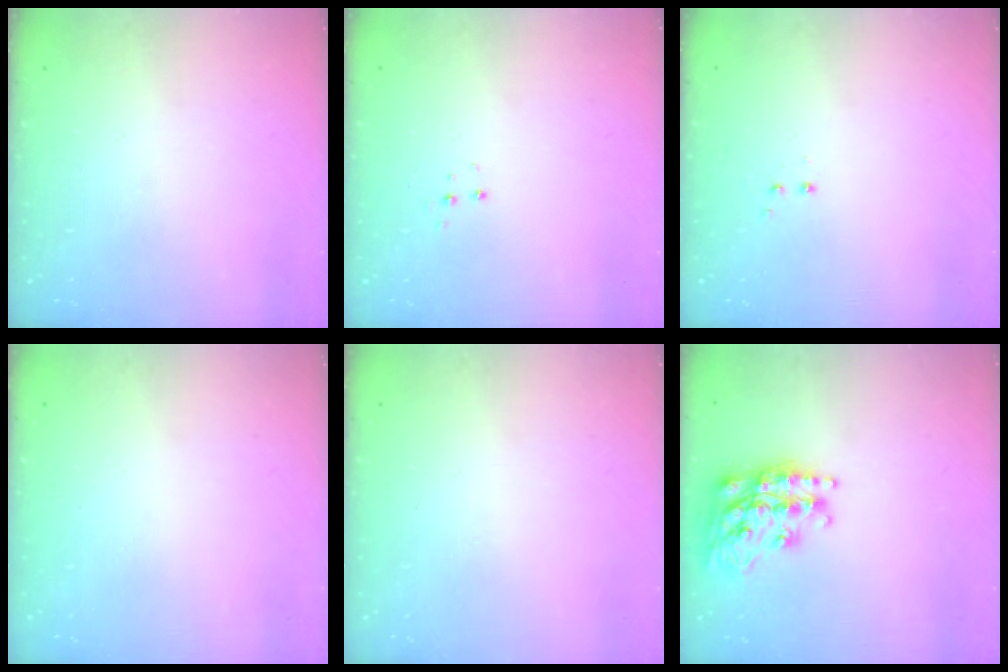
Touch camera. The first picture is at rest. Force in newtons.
{"total": 5.2, "press": 5.2, "slide": 0.3}
{"total": 1.2, "press": 1.1, "slide": 0.5}
{"total": 0.0}
{"total": 0.0}
{"total": 20.4, "press": 20.4, "slide": 1.4}